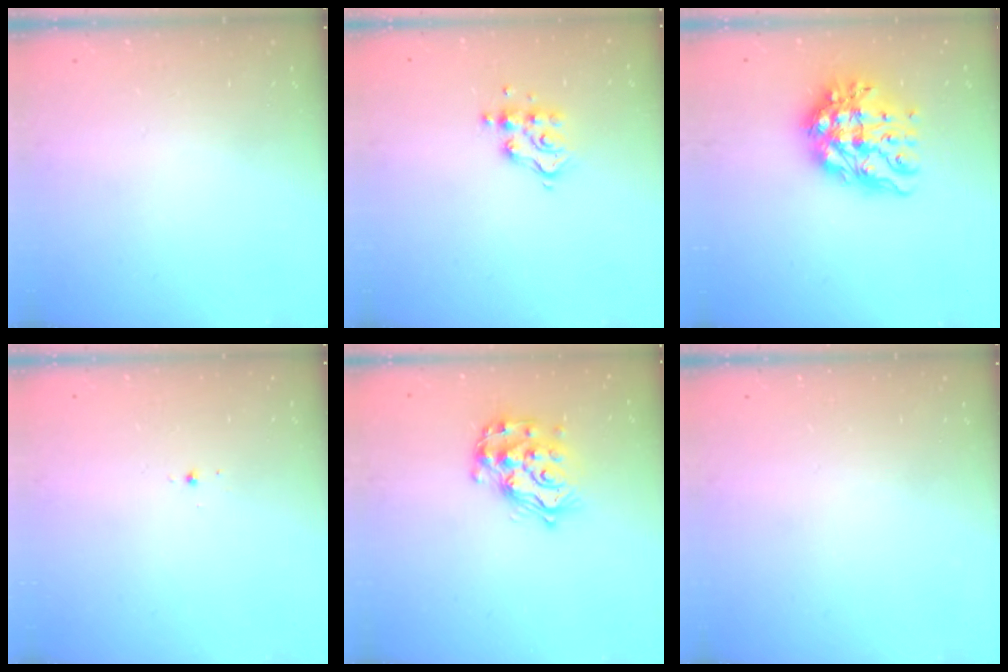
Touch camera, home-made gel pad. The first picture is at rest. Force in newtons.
{"total": 8.5, "press": 8.5, "slide": 0.5}
{"total": 13.6, "press": 13.6, "slide": 1.3}
{"total": 2.9, "press": 2.8, "slide": 0.8}
{"total": 14.9, "press": 14.8, "slide": 1.0}
{"total": 0.0}